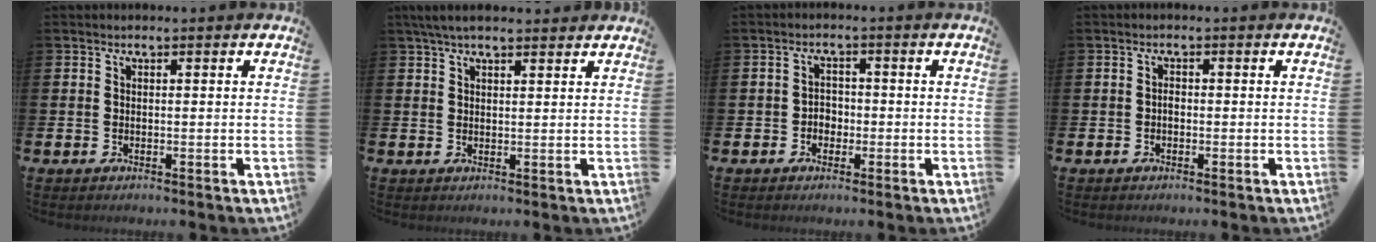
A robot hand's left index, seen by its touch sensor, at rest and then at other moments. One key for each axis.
{"total": 3.6, "fx": 3.1, "fy": 0.9, "fz": 1.6, "tx": -0.033, "ty": -0.004, "tz": 0.056}
{"total": 2.2, "fx": -0.9, "fy": 1.8, "fz": 0.8, "tx": -0.001, "ty": 0.000, "tz": -0.025}
{"total": 1.0, "fx": -0.4, "fy": 0.7, "fz": 0.6, "tx": -0.003, "ty": -0.001, "tz": -0.010}